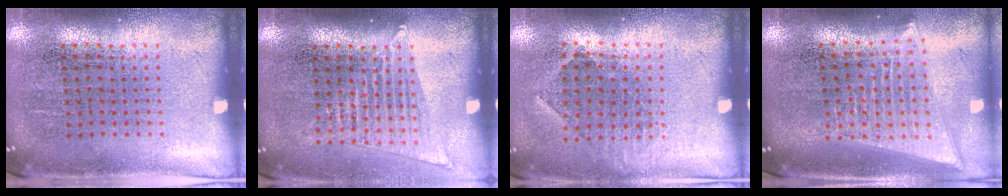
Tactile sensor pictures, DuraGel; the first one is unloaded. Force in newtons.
{"total": 1.5, "press": 1.4, "slide": 0.7}
{"total": 0.9, "press": 0.7, "slide": 0.5}
{"total": 2.0, "press": 1.7, "slide": 1.0}